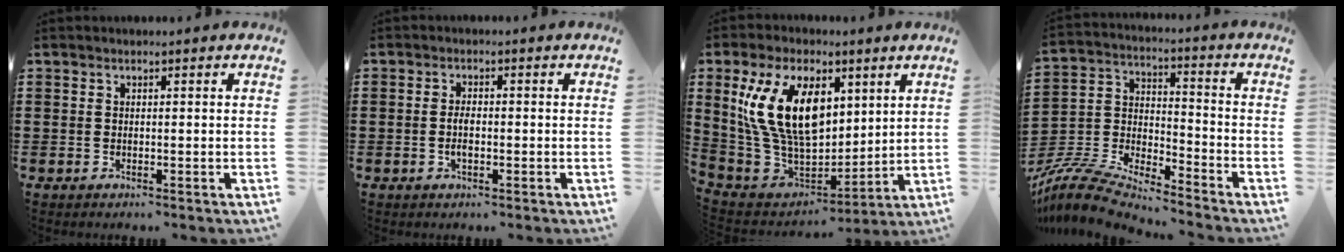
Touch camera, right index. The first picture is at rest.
{"total": 2.3, "force": [-0.4, 0.7, 2.1], "torque": [-0.049, -0.005, -0.009]}
{"total": 15.3, "force": [4.9, 8.7, 11.5], "torque": [-0.267, 0.014, 0.092]}
{"total": 9.0, "force": [-8.4, 1.5, 2.8], "torque": [-0.078, 0.002, -0.172]}